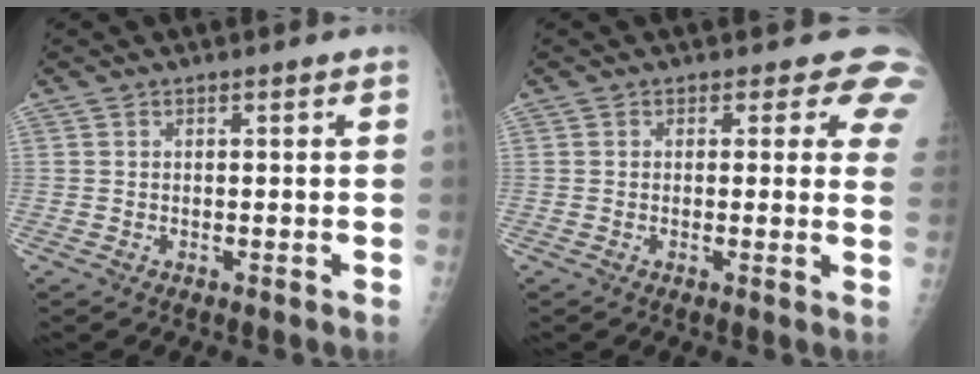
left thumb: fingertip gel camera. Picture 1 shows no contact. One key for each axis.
{"total": 5.5, "fx": 4.1, "fy": 3.0, "fz": 2.1, "tx": 0.014, "ty": -0.015, "tz": 0.018}